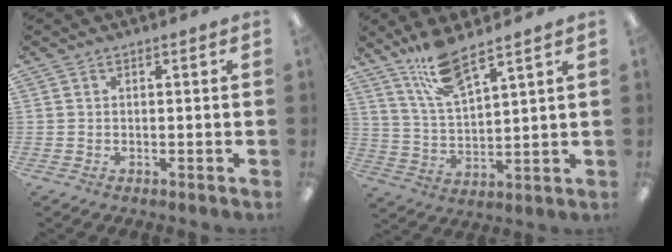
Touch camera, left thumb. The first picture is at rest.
{"total": 11.6, "force": [8.8, 3.1, 6.8], "torque": [-0.138, -0.036, 0.161]}